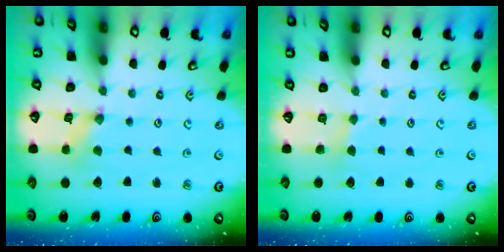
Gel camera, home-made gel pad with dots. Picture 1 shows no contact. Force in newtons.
{"total": 2.3, "press": 2.3, "slide": 0.3}